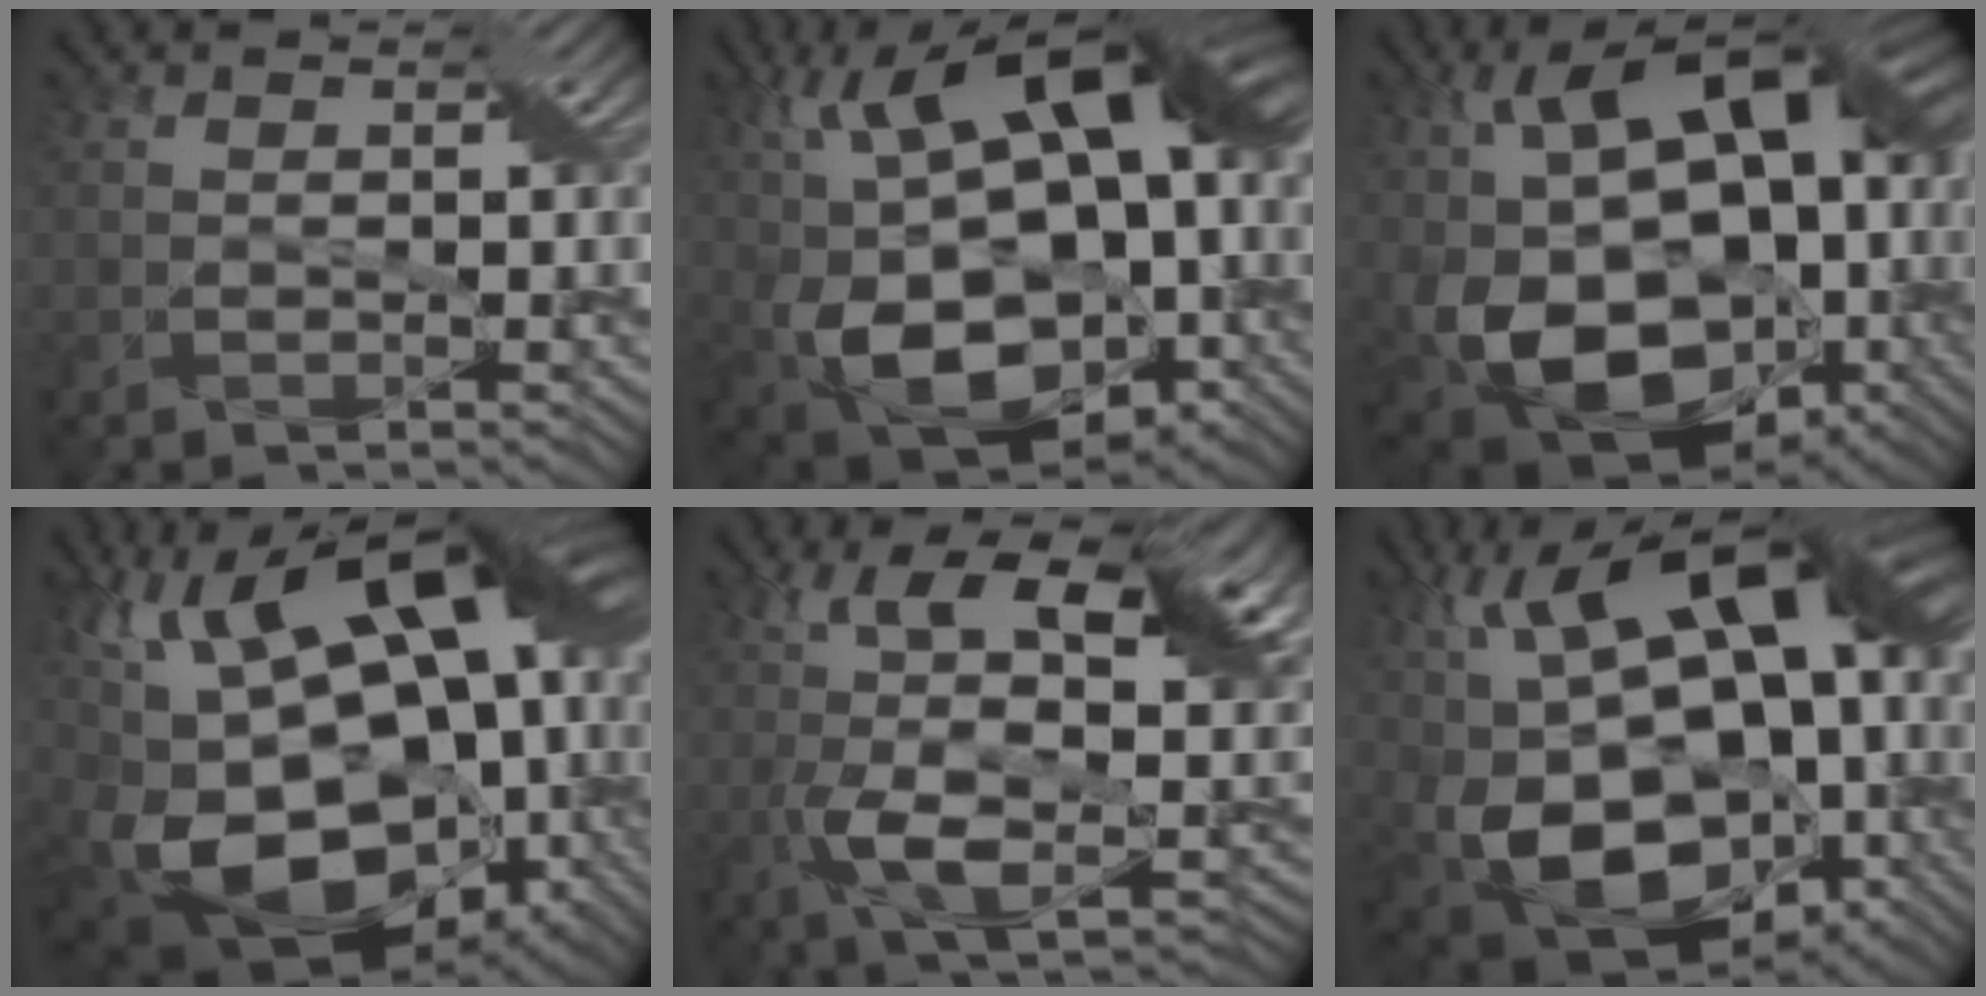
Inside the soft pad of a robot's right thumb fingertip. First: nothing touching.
{"total": 20.7, "force": [1.0, 12.4, 16.5], "torque": [-0.300, 0.000, 0.028]}
{"total": 22.2, "force": [-0.6, 15.1, 16.3], "torque": [-0.316, -0.018, 0.010]}
{"total": 21.2, "force": [-1.0, 12.0, 17.4], "torque": [-0.301, -0.001, -0.010]}
{"total": 16.1, "force": [3.1, 7.4, 13.9], "torque": [-0.246, -0.003, 0.049]}
{"total": 21.5, "force": [0.9, 13.4, 16.8], "torque": [-0.325, -0.006, 0.033]}